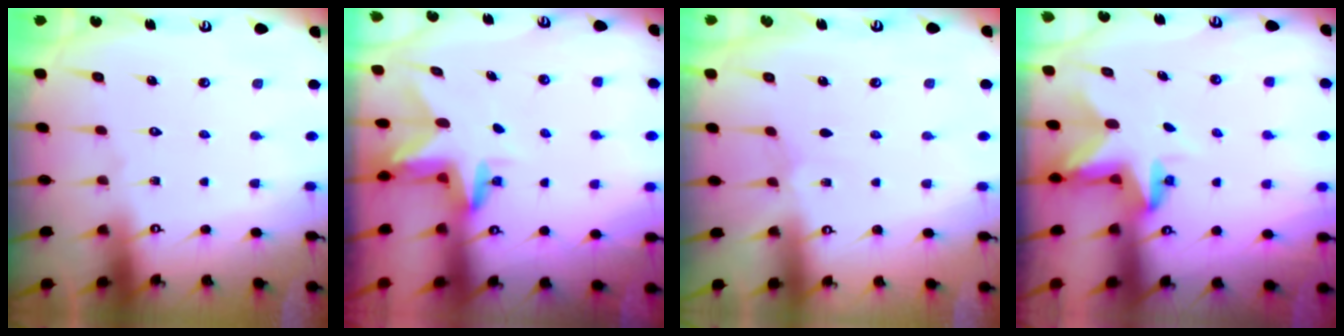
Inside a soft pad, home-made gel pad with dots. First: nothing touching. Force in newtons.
{"total": 2.9, "press": 2.9, "slide": 0.2}
{"total": 0.5, "press": 0.5, "slide": 0.2}
{"total": 2.8, "press": 2.8, "slide": 0.2}